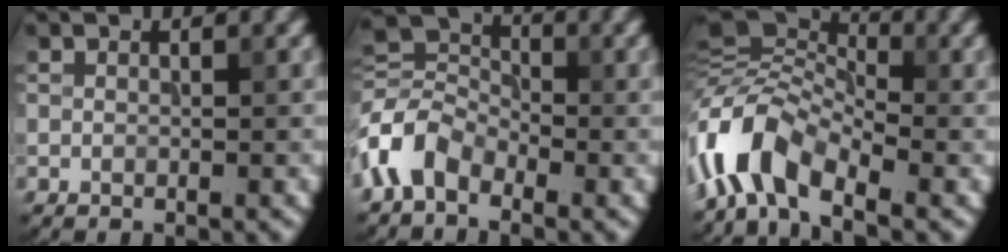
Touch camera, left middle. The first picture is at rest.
{"total": 5.0, "force": [-2.7, 3.2, 2.7], "torque": [-0.059, 0.007, -0.073]}
{"total": 8.0, "force": [-3.8, 4.3, 5.6], "torque": [-0.105, 0.015, -0.092]}